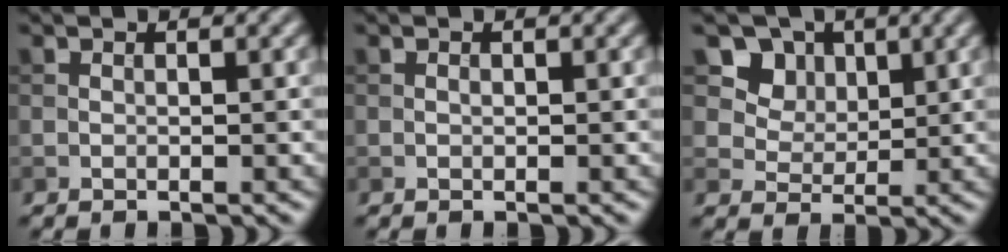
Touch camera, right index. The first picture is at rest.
{"total": 0.0}
{"total": 8.6, "force": [4.6, 6.5, 3.5], "torque": [-0.074, -0.002, 0.084]}